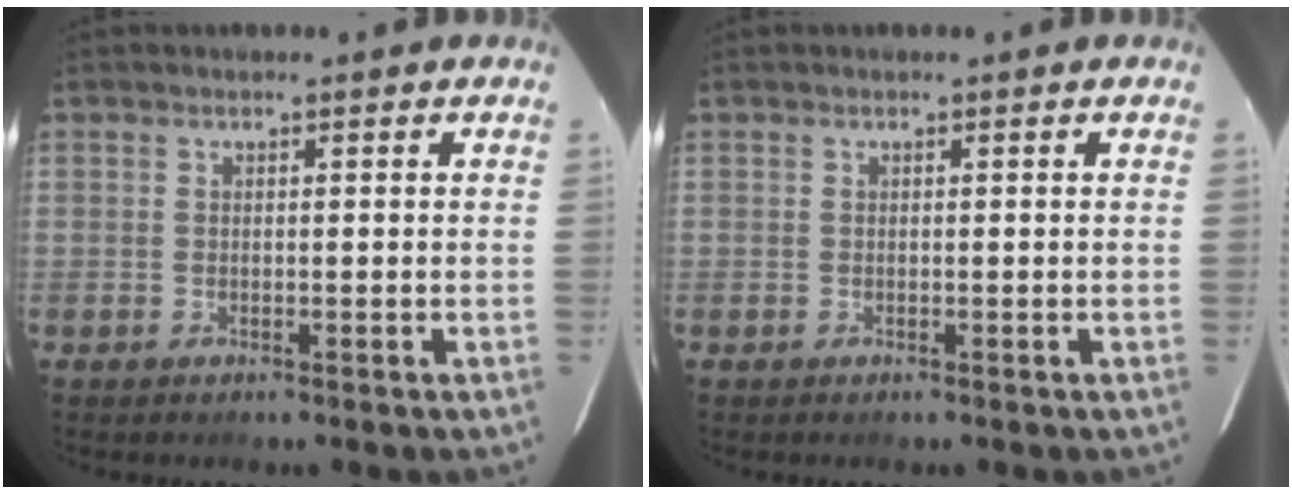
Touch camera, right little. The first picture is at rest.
{"total": 0.0}